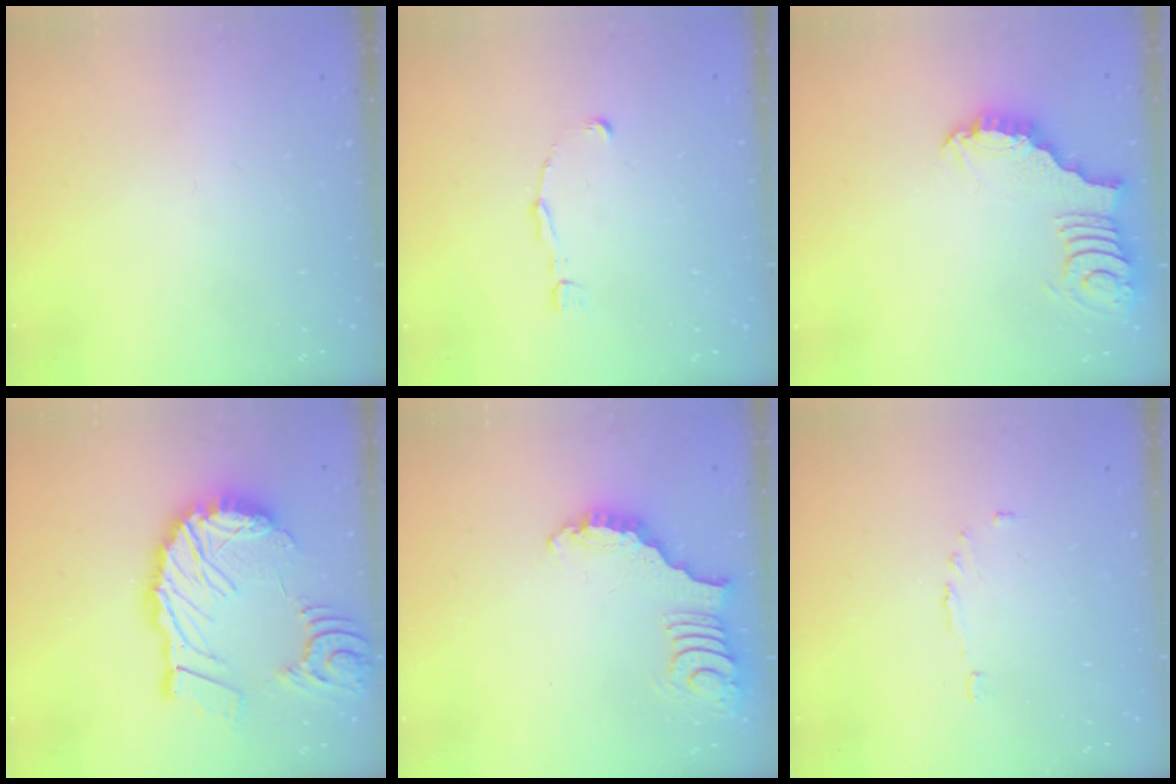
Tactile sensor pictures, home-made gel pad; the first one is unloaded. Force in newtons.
{"total": 1.2, "press": 1.2, "slide": 0.1}
{"total": 2.4, "press": 2.4, "slide": 0.3}
{"total": 25.3, "press": 25.1, "slide": 3.2}
{"total": 3.6, "press": 3.5, "slide": 0.7}
{"total": 2.9, "press": 2.9, "slide": 0.5}